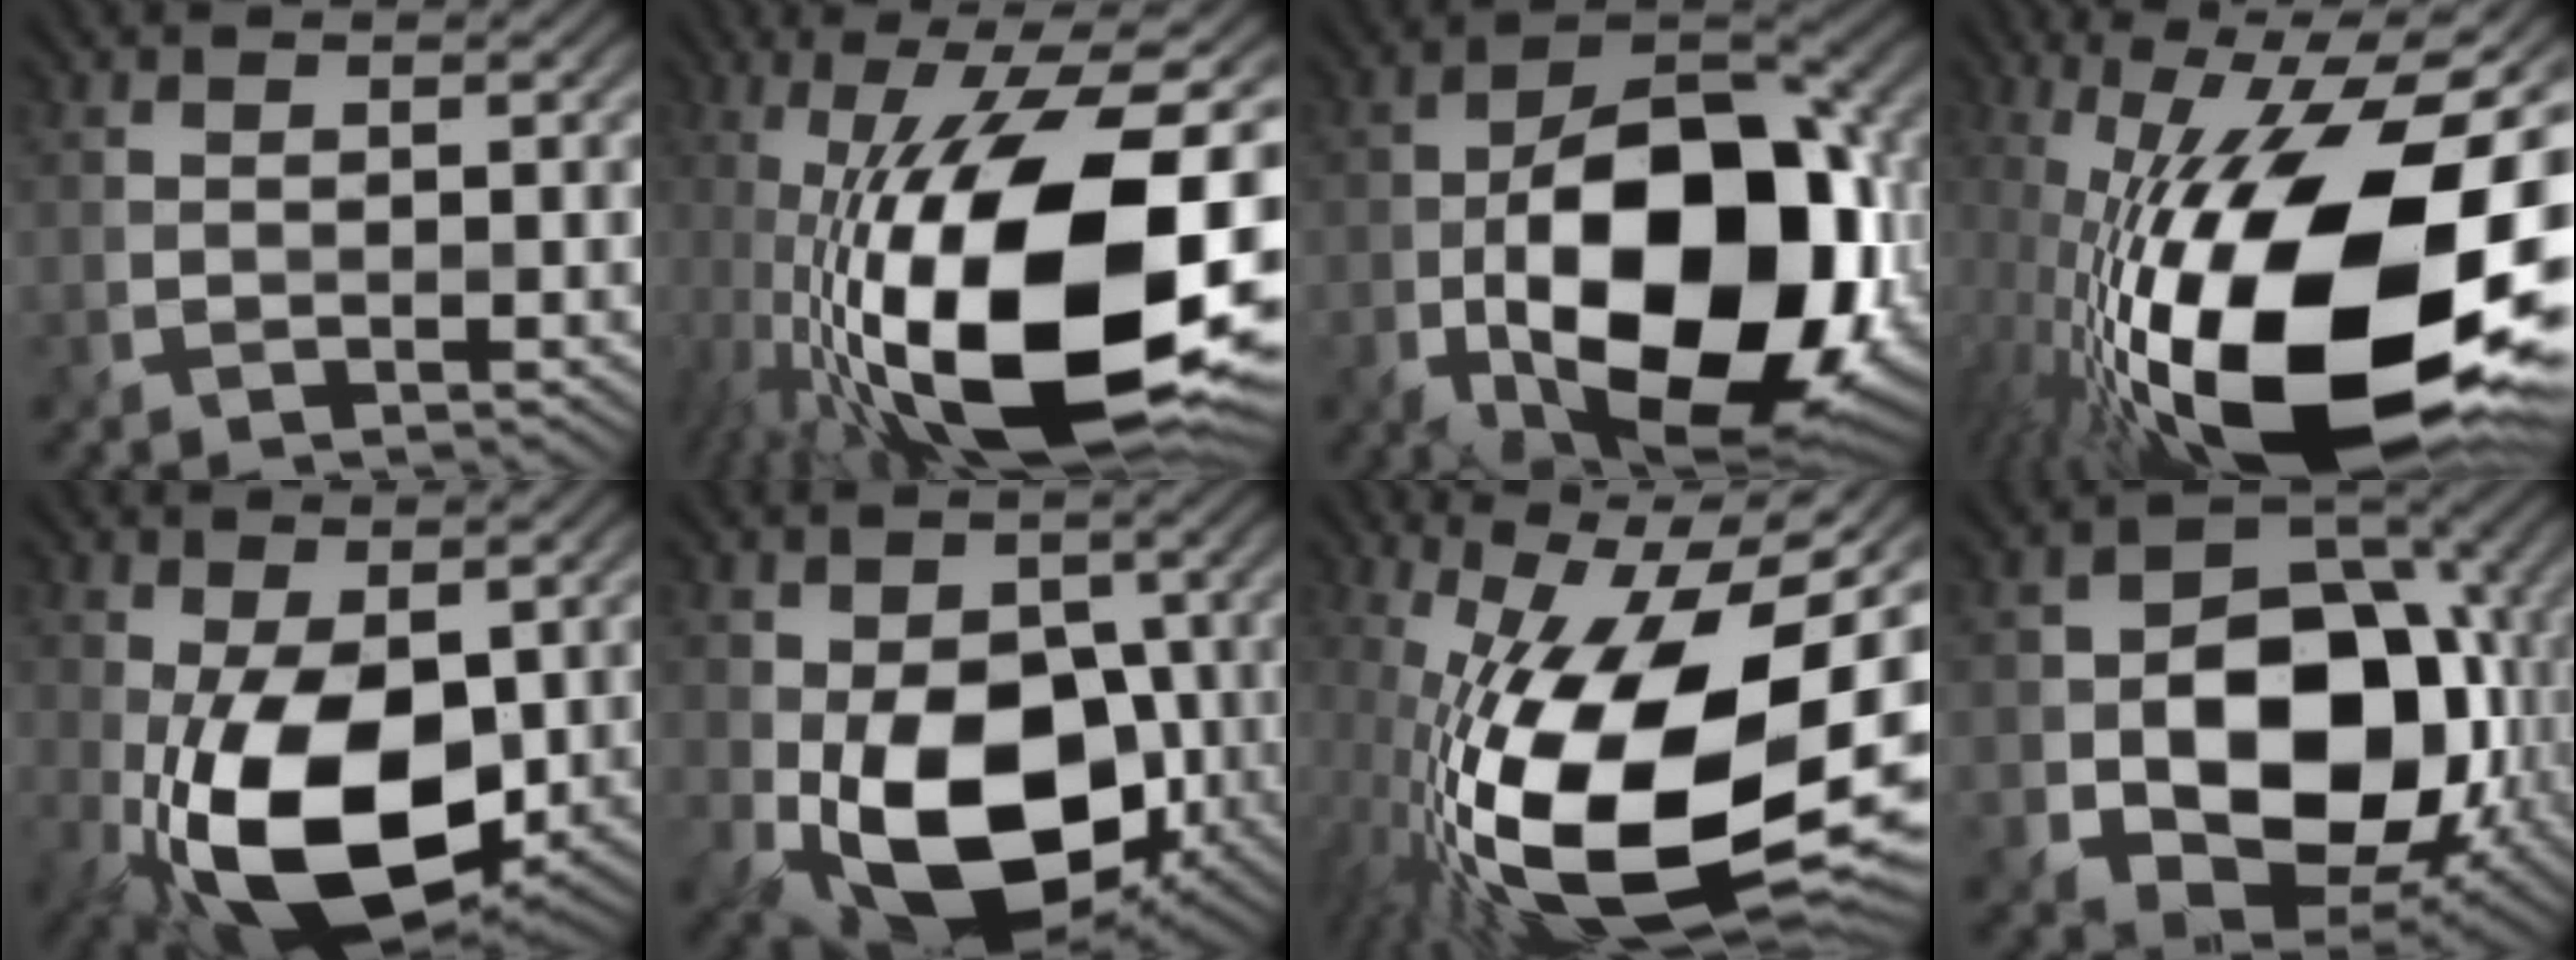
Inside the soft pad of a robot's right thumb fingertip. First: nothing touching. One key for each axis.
{"total": 19.3, "fx": -5.0, "fy": 7.3, "fz": 17.2, "tx": -0.310, "ty": -0.002, "tz": -0.087}
{"total": 18.3, "fx": -4.3, "fy": 10.8, "fz": 14.2, "tx": -0.228, "ty": -0.027, "tz": -0.062}
{"total": 23.2, "fx": -5.8, "fy": 9.6, "fz": 20.3, "tx": -0.379, "ty": -0.021, "tz": -0.098}
{"total": 14.2, "fx": -2.2, "fy": 8.0, "fz": 11.5, "tx": -0.229, "ty": -0.029, "tz": -0.032}
{"total": 13.6, "fx": -2.7, "fy": 9.3, "fz": 9.6, "tx": -0.158, "ty": -0.023, "tz": -0.047}
{"total": 20.7, "fx": -4.5, "fy": 8.6, "fz": 18.3, "tx": -0.332, "ty": -0.011, "tz": -0.078}
{"total": 15.2, "fx": -1.8, "fy": 11.2, "fz": 10.2, "tx": -0.141, "ty": -0.012, "tz": -0.032}